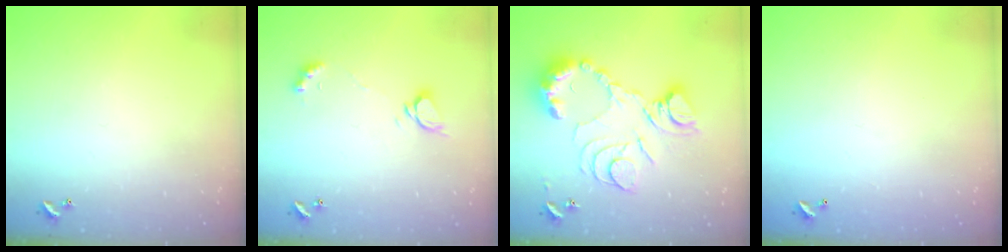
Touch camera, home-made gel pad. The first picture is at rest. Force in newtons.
{"total": 2.9, "press": 2.9, "slide": 0.3}
{"total": 18.1, "press": 18.1, "slide": 1.8}
{"total": 2.8, "press": 2.8, "slide": 0.1}